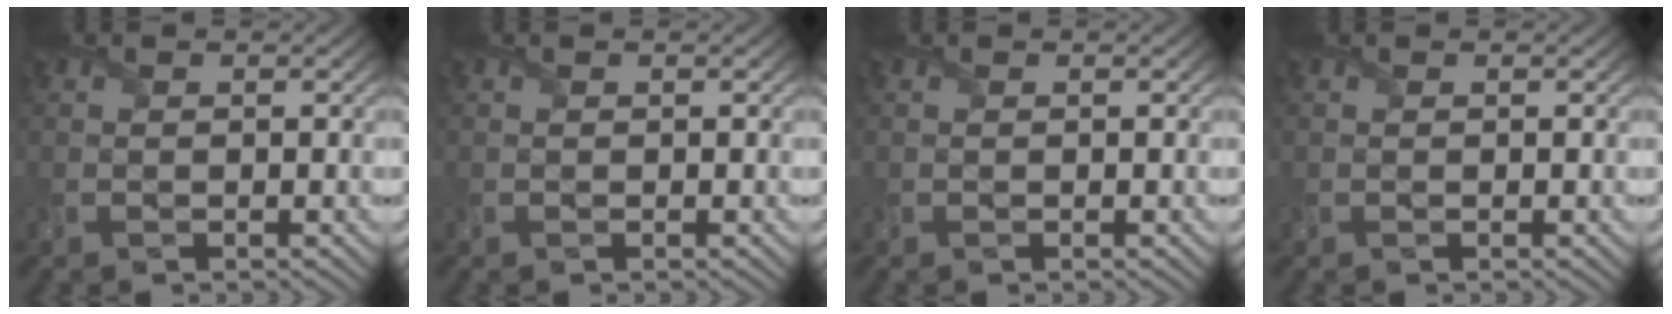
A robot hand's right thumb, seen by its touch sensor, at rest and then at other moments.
{"total": 0.0}
{"total": 0.0}
{"total": 0.0}